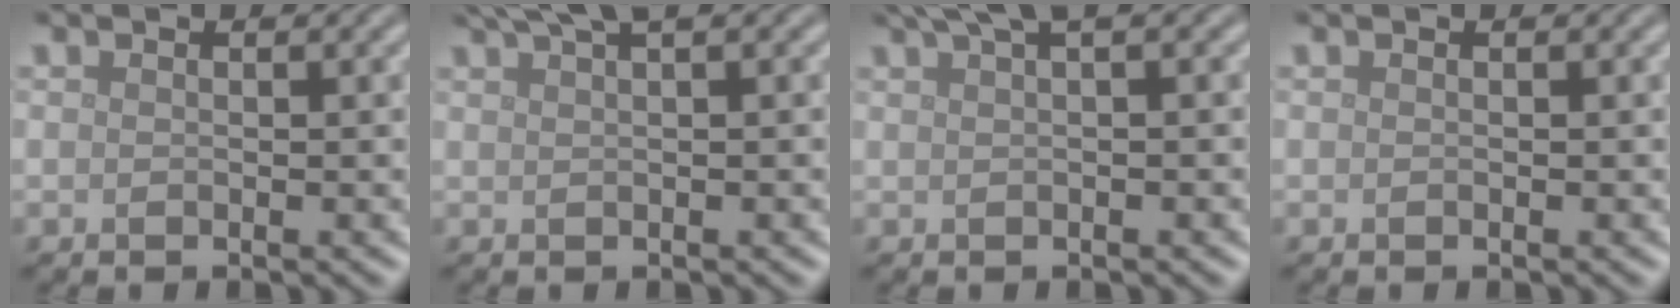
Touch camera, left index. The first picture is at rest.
{"total": 3.1, "force": [2.3, 0.5, 2.1], "torque": [-0.024, 0.011, 0.037]}
{"total": 3.2, "force": [2.0, 0.6, 2.4], "torque": [-0.032, 0.012, 0.032]}
{"total": 0.0}